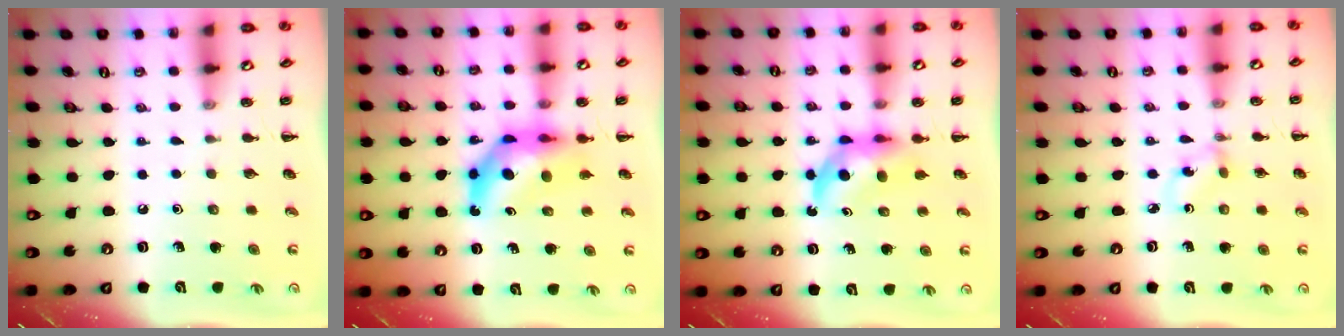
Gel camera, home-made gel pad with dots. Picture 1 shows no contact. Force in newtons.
{"total": 9.3, "press": 8.8, "slide": 3.2}
{"total": 5.9, "press": 5.8, "slide": 0.9}
{"total": 1.4, "press": 1.3, "slide": 0.6}